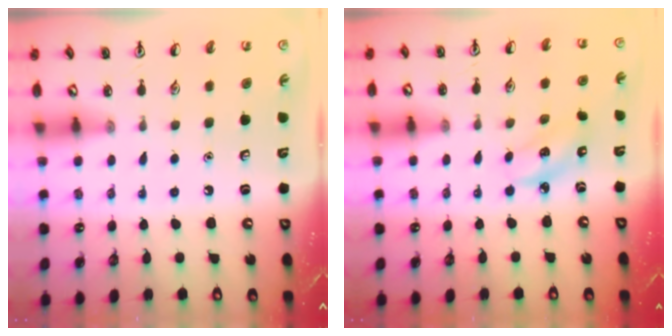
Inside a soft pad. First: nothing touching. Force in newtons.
{"total": 3.3, "press": 3.2, "slide": 0.5}